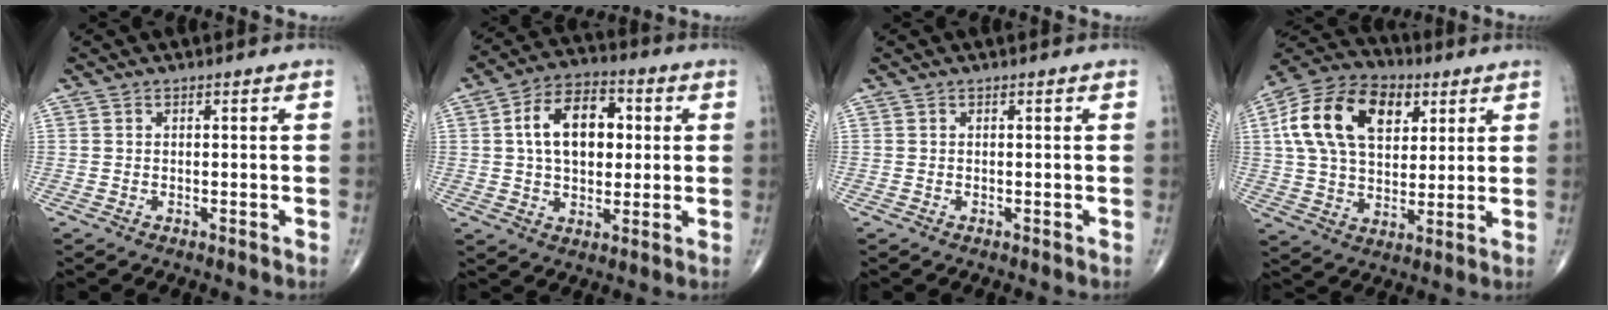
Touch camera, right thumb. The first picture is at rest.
{"total": 13.5, "force": [2.2, 8.7, 10.1], "torque": [-0.138, 0.014, 0.028]}
{"total": 0.0}
{"total": 19.6, "force": [6.2, 12.5, 13.8], "torque": [-0.232, 0.002, 0.103]}